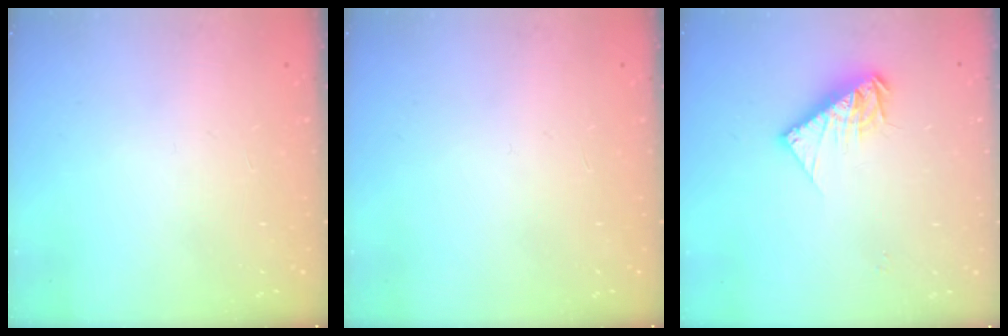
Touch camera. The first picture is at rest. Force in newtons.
{"total": 0.0}
{"total": 9.8, "press": 9.7, "slide": 0.7}